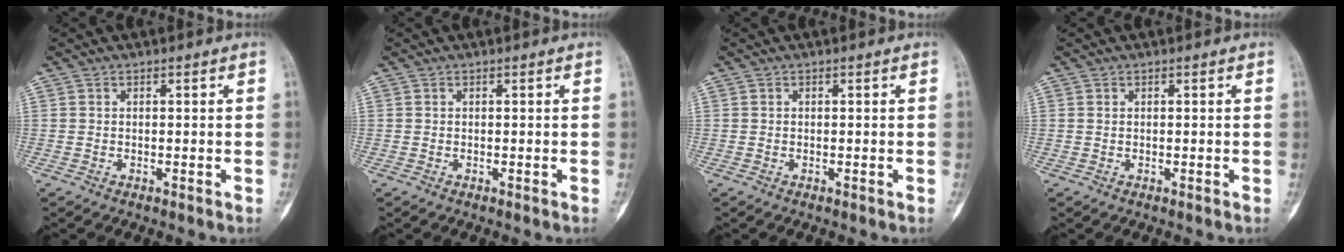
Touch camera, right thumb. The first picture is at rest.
{"total": 0.0}
{"total": 0.0}
{"total": 0.0}